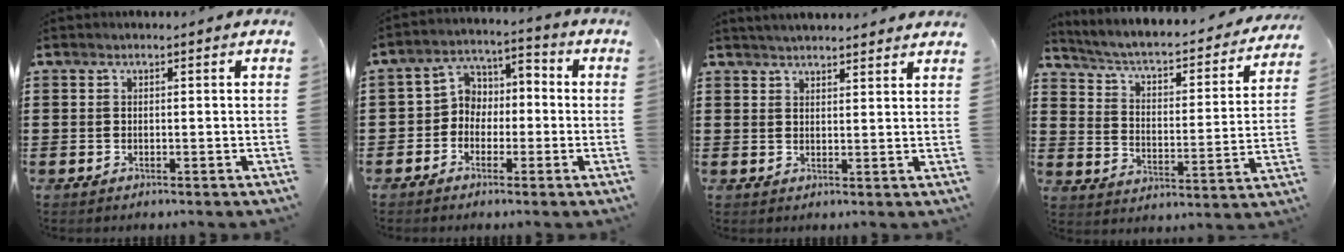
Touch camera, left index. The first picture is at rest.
{"total": 4.7, "force": [-2.4, 4.0, 1.0], "torque": [-0.041, 0.007, -0.057]}
{"total": 2.6, "force": [2.6, -0.1, 0.2], "torque": [-0.011, -0.005, 0.049]}
{"total": 3.6, "force": [2.8, 0.8, 2.1], "torque": [-0.057, -0.029, 0.036]}